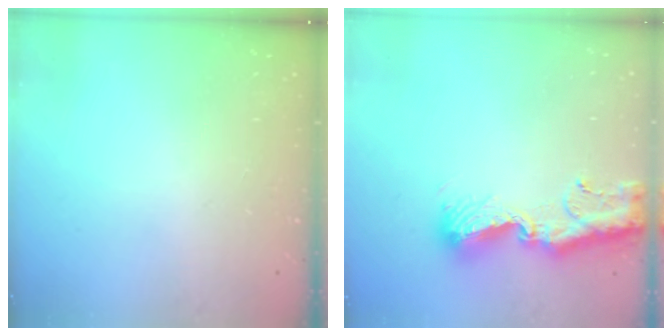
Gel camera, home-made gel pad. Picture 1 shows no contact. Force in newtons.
{"total": 12.2, "press": 12.1, "slide": 0.8}